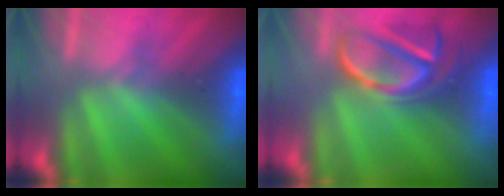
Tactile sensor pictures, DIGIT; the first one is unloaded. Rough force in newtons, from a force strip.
{"total": 3.8}